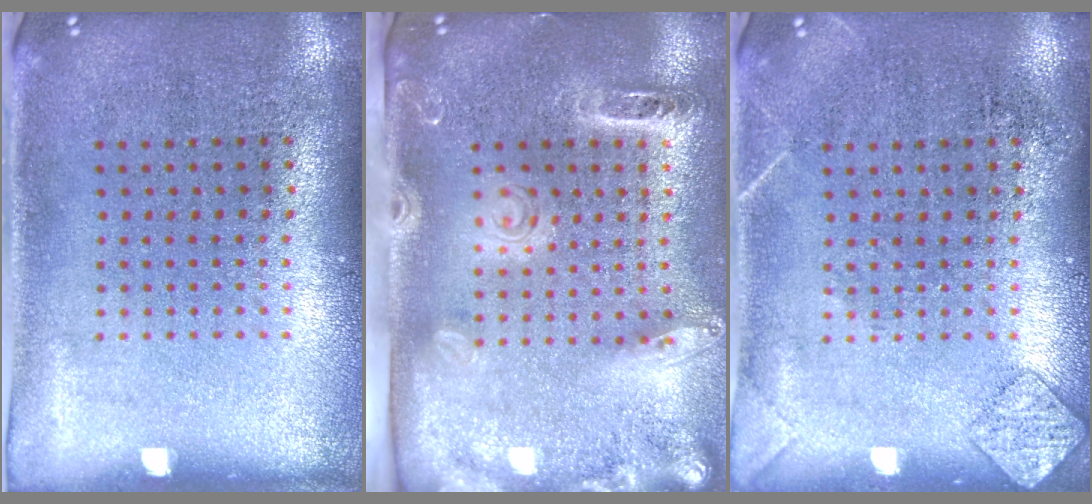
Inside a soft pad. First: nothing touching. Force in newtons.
{"total": 2.7, "press": 2.1, "slide": 1.8}
{"total": 1.6, "press": 1.5, "slide": 0.1}